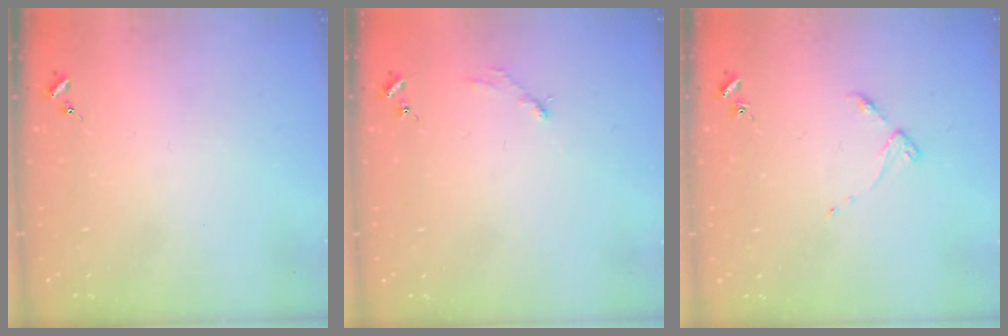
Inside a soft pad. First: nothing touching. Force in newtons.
{"total": 2.9, "press": 2.9, "slide": 0.4}
{"total": 3.3, "press": 3.3, "slide": 0.4}